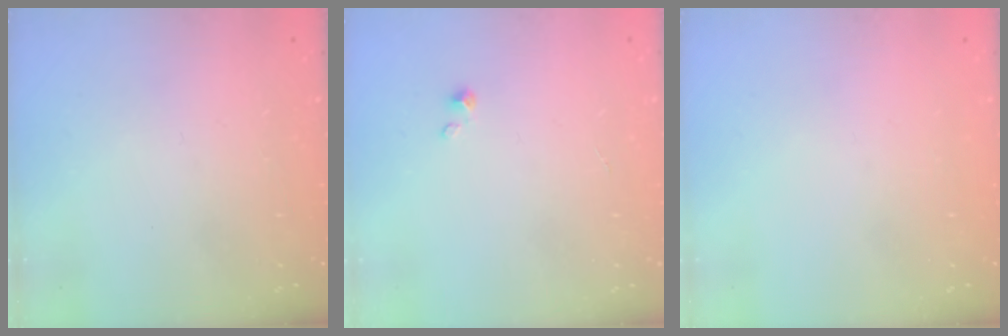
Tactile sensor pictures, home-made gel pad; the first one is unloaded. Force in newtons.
{"total": 0.7, "press": 0.7, "slide": 0.1}
{"total": 0.0}